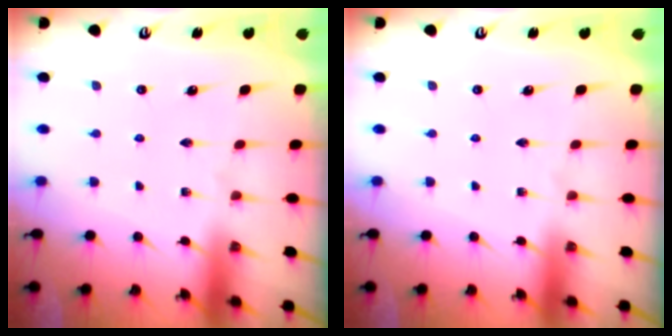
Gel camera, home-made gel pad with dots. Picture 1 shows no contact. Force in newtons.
{"total": 0.0}